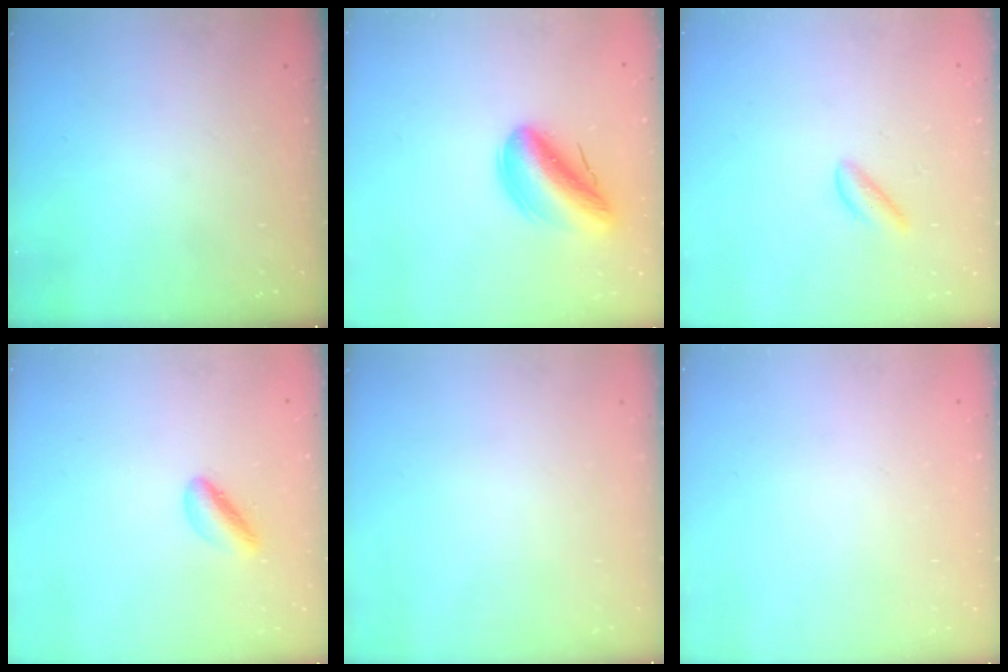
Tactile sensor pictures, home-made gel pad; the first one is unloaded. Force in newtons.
{"total": 13.0, "press": 12.9, "slide": 1.7}
{"total": 1.9, "press": 1.9, "slide": 0.4}
{"total": 5.5, "press": 5.4, "slide": 1.1}
{"total": 0.0}
{"total": 2.2, "press": 2.2, "slide": 0.1}